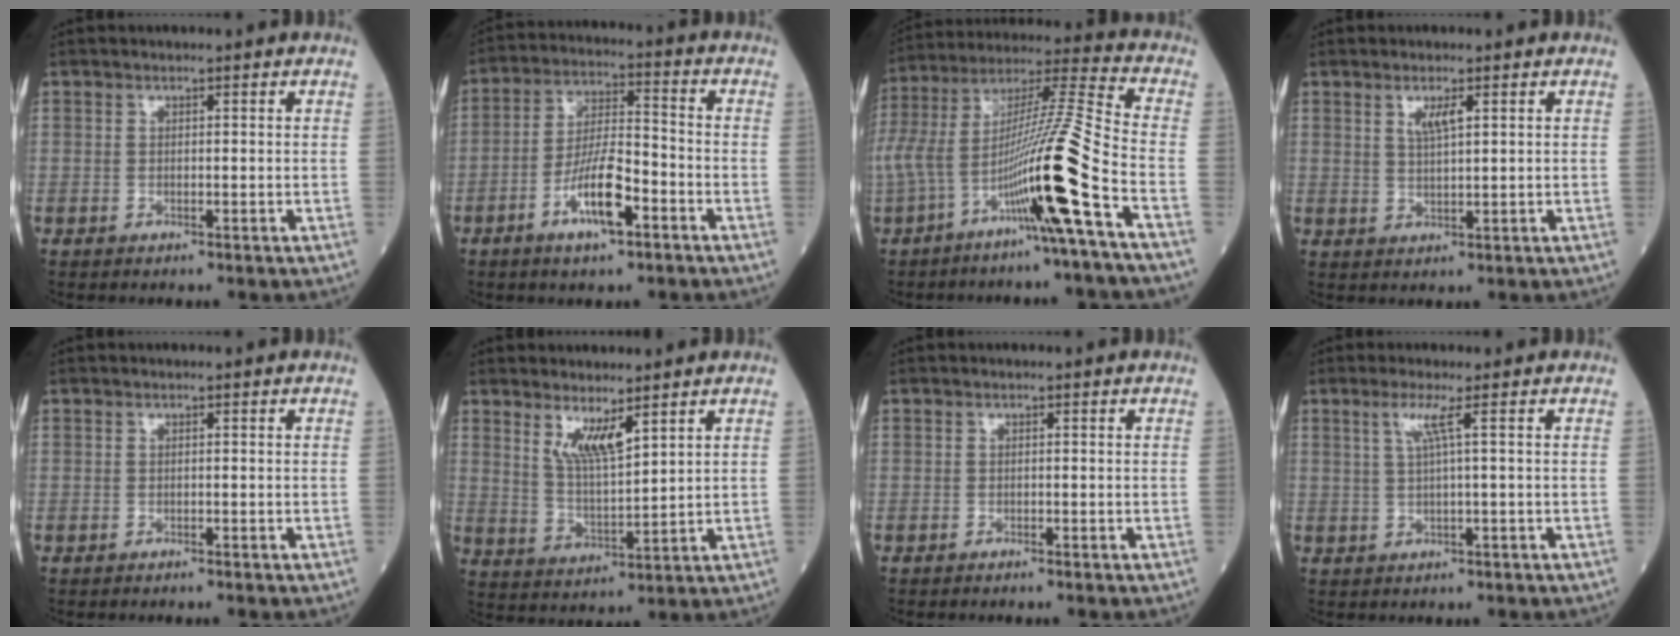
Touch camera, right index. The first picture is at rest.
{"total": 9.4, "force": [-4.5, 2.1, 7.9], "torque": [-0.158, 0.000, -0.082]}
{"total": 19.2, "force": [-8.3, -1.2, 17.3], "torque": [-0.363, 0.005, -0.158]}
{"total": 2.5, "force": [1.2, 0.3, 2.2], "torque": [-0.049, 0.000, 0.025]}
{"total": 1.0, "force": [-0.9, -0.1, 0.5], "torque": [-0.005, 0.000, -0.012]}
{"total": 5.6, "force": [3.6, 0.8, 4.2], "torque": [-0.088, -0.016, 0.075]}
{"total": 1.2, "force": [-1.1, -0.2, 0.5], "torque": [-0.008, 0.001, -0.014]}
{"total": 2.7, "force": [0.9, -0.8, 2.4], "torque": [-0.058, 0.002, 0.020]}